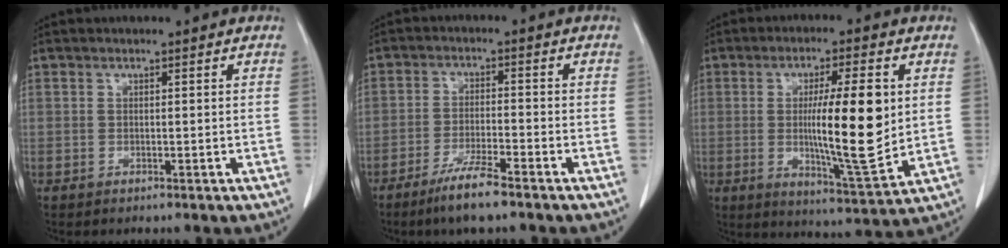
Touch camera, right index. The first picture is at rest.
{"total": 6.1, "force": [-4.5, 0.3, 4.1], "torque": [-0.081, -0.012, -0.085]}
{"total": 13.7, "force": [1.1, 1.3, 13.6], "torque": [-0.227, -0.017, 0.019]}